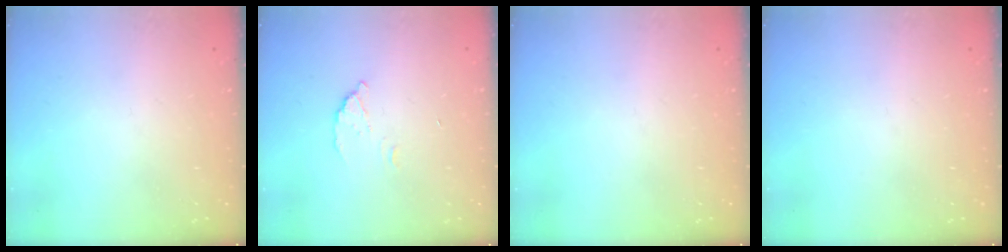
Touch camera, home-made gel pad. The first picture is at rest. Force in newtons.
{"total": 2.7, "press": 2.7, "slide": 0.1}
{"total": 0.0}
{"total": 0.0}